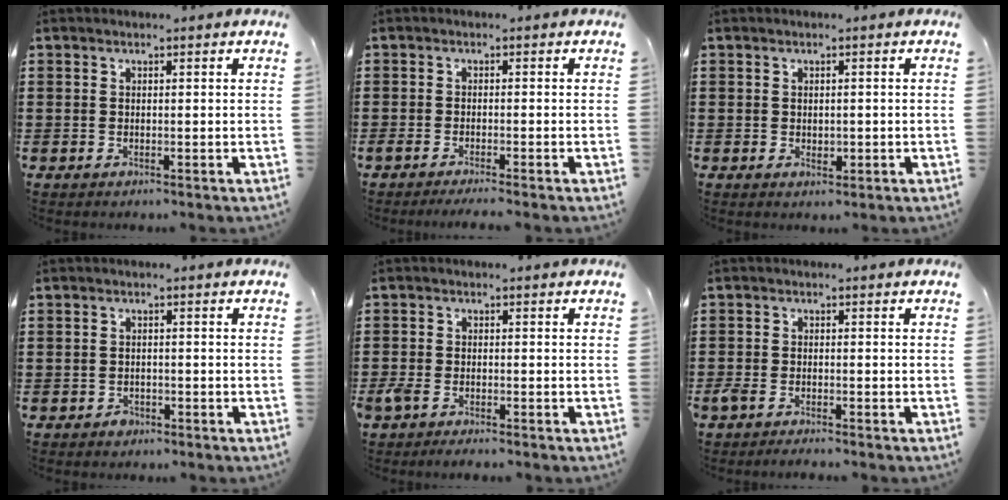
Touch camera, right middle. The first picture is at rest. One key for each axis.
{"total": 1.1, "fx": -0.9, "fy": -0.1, "fz": 0.7, "tx": -0.013, "ty": -0.002, "tz": -0.016}
{"total": 1.1, "fx": 0.0, "fy": 0.8, "fz": 0.7, "tx": -0.006, "ty": 0.002, "tz": -0.002}
{"total": 1.1, "fx": -0.9, "fy": 0.6, "fz": 0.2, "tx": -0.007, "ty": -0.001, "tz": -0.020}
{"total": 2.2, "fx": -1.8, "fy": 0.7, "fz": 1.1, "tx": -0.035, "ty": -0.003, "tz": -0.040}
{"total": 2.0, "fx": -1.7, "fy": 0.5, "fz": 0.8, "tx": -0.031, "ty": -0.004, "tz": -0.039}